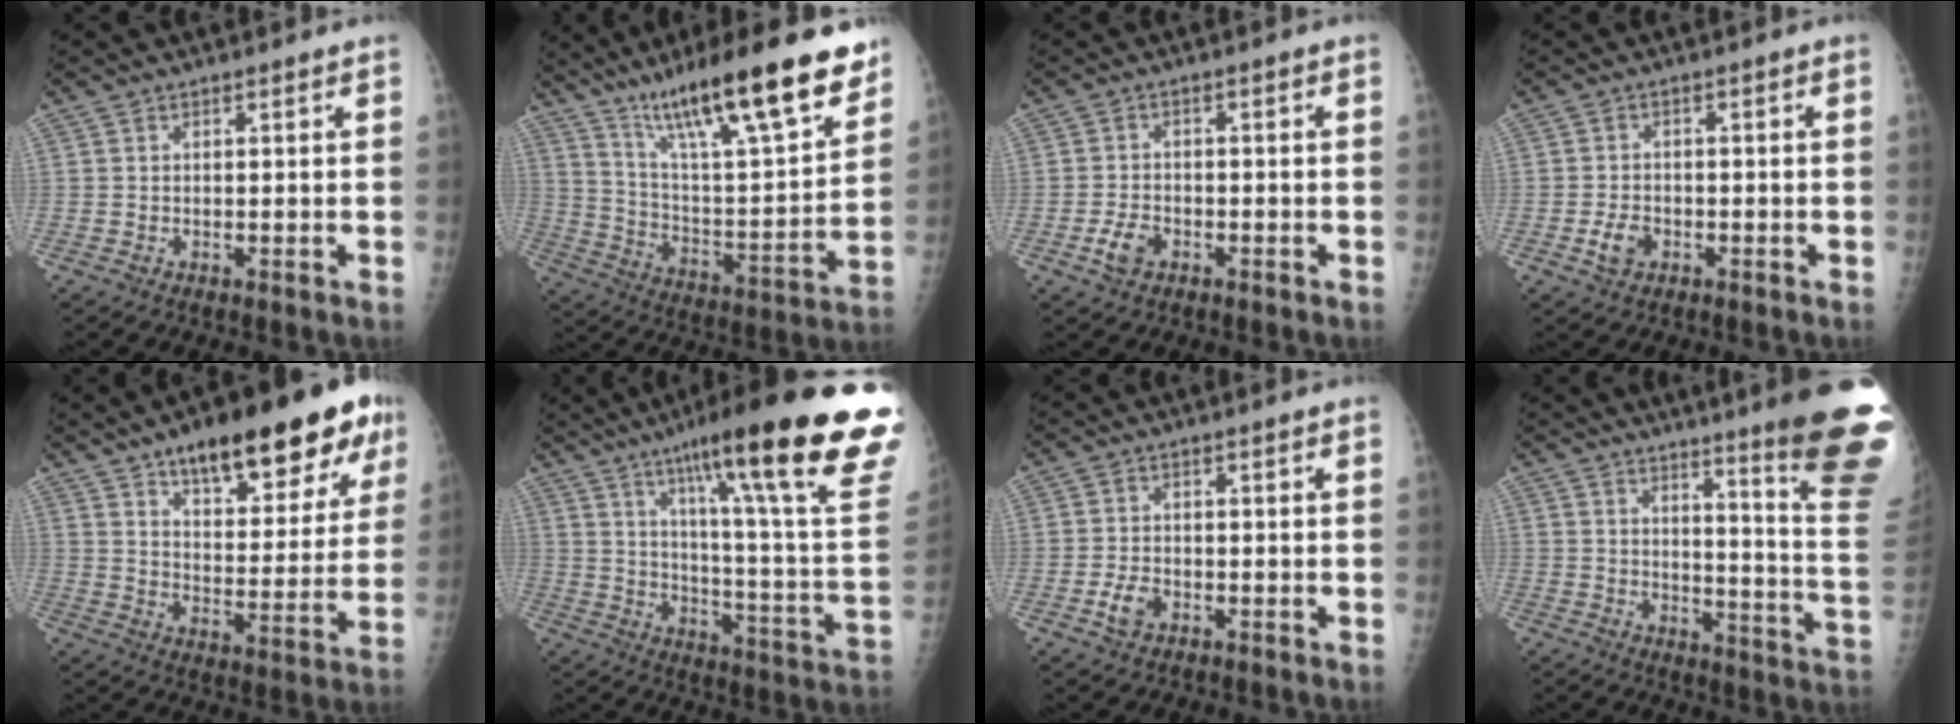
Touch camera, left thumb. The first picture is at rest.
{"total": 25.6, "force": [17.2, 4.8, 18.4], "torque": [-0.275, -0.063, 0.287]}
{"total": 3.9, "force": [-1.9, 2.5, 2.3], "torque": [-0.041, 0.013, -0.035]}
{"total": 3.6, "force": [-1.5, 2.5, 2.1], "torque": [-0.035, 0.010, -0.026]}
{"total": 23.1, "force": [13.8, 8.2, 16.5], "torque": [-0.190, -0.037, 0.202]}
{"total": 32.3, "force": [19.2, 4.1, 25.7], "torque": [-0.301, -0.059, 0.279]}
{"total": 3.5, "force": [-1.6, 2.2, 2.1], "torque": [-0.038, 0.011, -0.029]}
{"total": 20.3, "force": [14.0, 0.8, 14.7], "torque": [-0.162, -0.112, 0.176]}